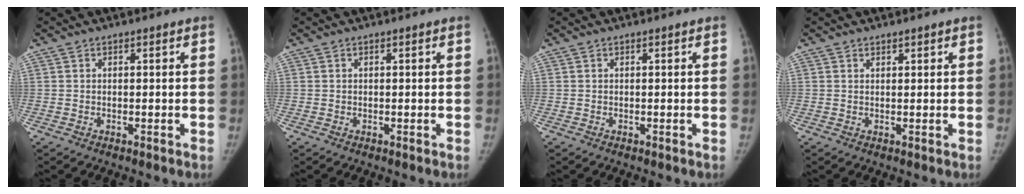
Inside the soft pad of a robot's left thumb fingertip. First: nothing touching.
{"total": 0.0}
{"total": 0.0}
{"total": 0.7, "force": [0.7, 0.3, 0.2], "torque": [0.004, -0.004, 0.009]}